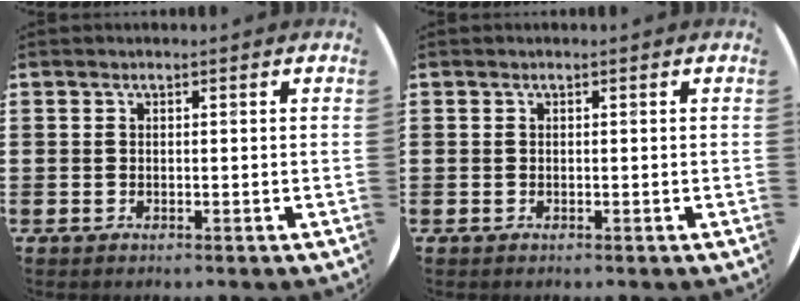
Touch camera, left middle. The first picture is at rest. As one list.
[{"total": 0.0}]